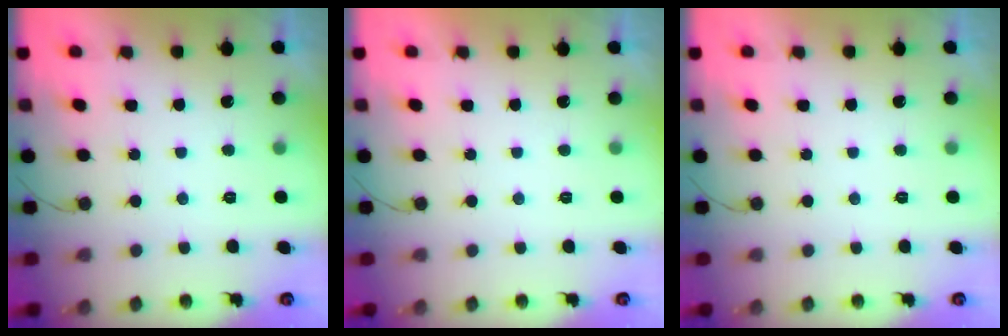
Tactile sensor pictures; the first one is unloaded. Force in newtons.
{"total": 1.9, "press": 1.9, "slide": 0.0}
{"total": 0.0}